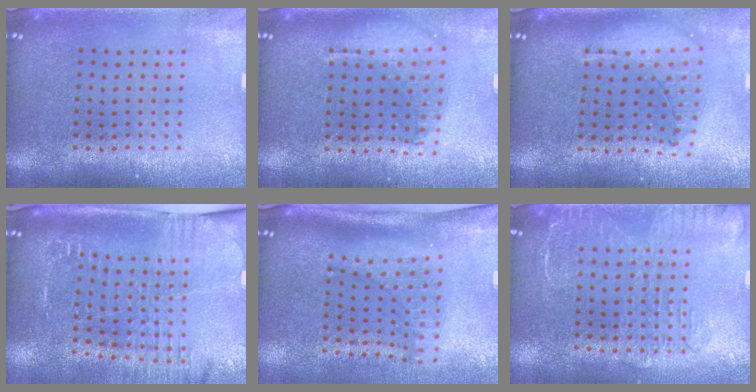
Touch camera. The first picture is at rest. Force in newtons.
{"total": 1.6, "press": 1.4, "slide": 0.7}
{"total": 1.3, "press": 1.2, "slide": 0.4}
{"total": 2.6, "press": 2.1, "slide": 1.5}
{"total": 2.1, "press": 1.5, "slide": 1.4}
{"total": 1.7, "press": 1.3, "slide": 1.0}